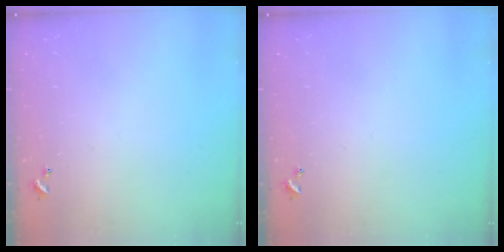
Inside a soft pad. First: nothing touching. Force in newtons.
{"total": 0.0}